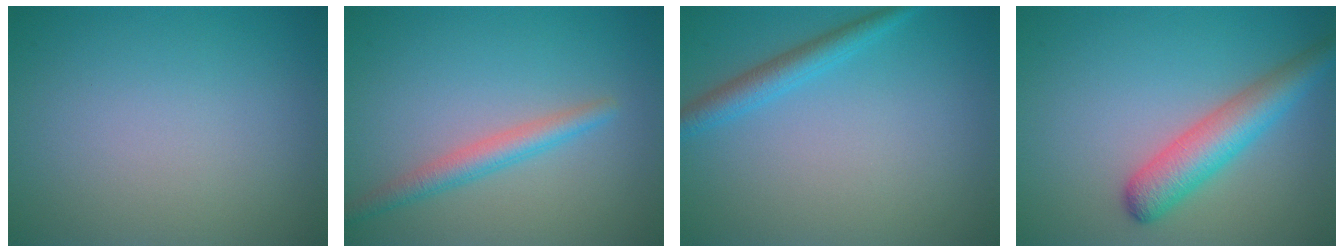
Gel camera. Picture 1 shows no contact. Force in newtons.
{"total": 2.5, "press": 2.5, "slide": 0.1}
{"total": 2.5, "press": 2.5, "slide": 0.1}
{"total": 4.8, "press": 4.8, "slide": 0.2}